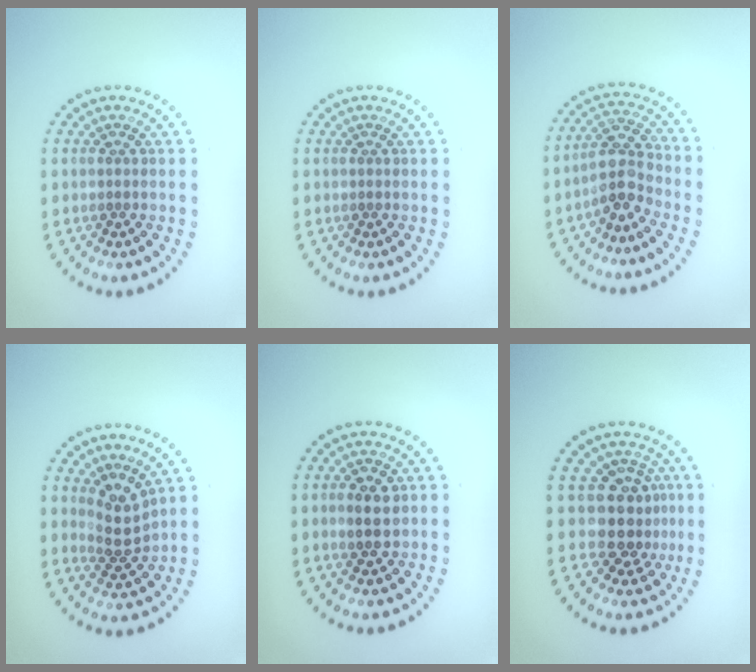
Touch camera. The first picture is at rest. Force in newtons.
{"total": 0.0}
{"total": 3.4, "press": 2.8, "slide": 1.8}
{"total": 2.9, "press": 2.3, "slide": 1.7}
{"total": 2.5, "press": 2.5, "slide": 0.2}
{"total": 3.5, "press": 2.7, "slide": 2.3}